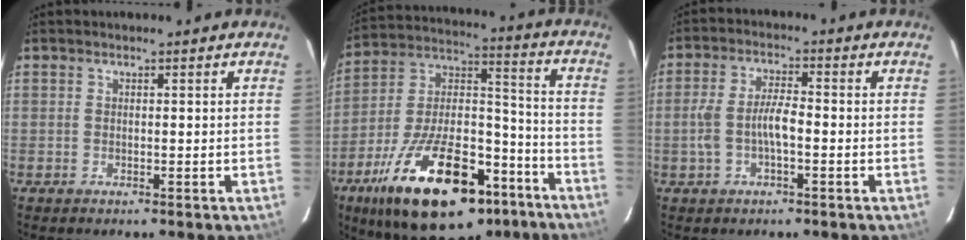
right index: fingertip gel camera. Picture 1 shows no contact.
{"total": 30.2, "force": [-18.0, 13.0, 20.4], "torque": [-0.354, 0.005, -0.271]}
{"total": 6.0, "force": [-1.5, 2.0, 5.5], "torque": [-0.114, 0.008, -0.025]}